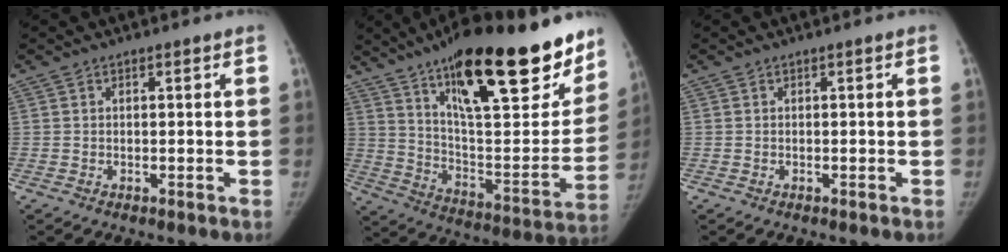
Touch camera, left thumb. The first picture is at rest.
{"total": 33.5, "force": [20.8, 10.3, 24.2], "torque": [-0.318, -0.069, 0.322]}
{"total": 0.0}